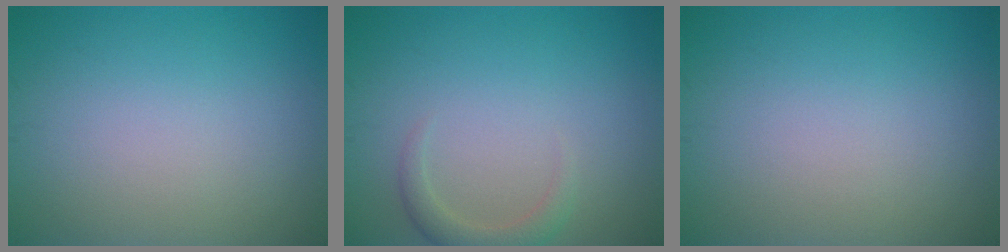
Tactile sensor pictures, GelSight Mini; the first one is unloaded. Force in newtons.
{"total": 2.0, "press": 2.0, "slide": 0.3}
{"total": 0.0}